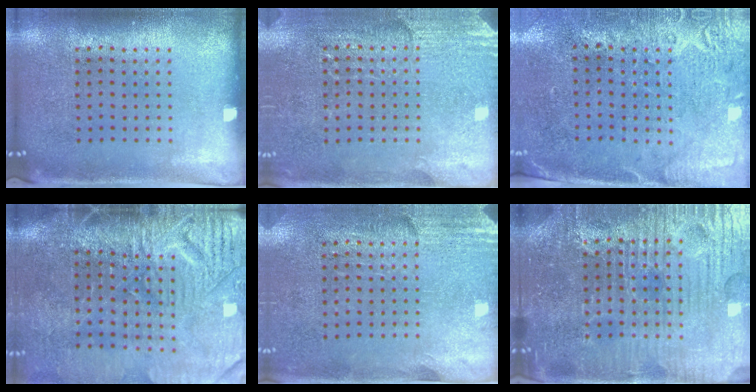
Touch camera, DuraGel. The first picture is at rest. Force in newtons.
{"total": 2.9, "press": 2.8, "slide": 0.8}
{"total": 2.7, "press": 2.3, "slide": 1.4}
{"total": 4.8, "press": 4.1, "slide": 2.5}
{"total": 2.7, "press": 2.4, "slide": 1.4}
{"total": 5.6, "press": 5.3, "slide": 1.8}